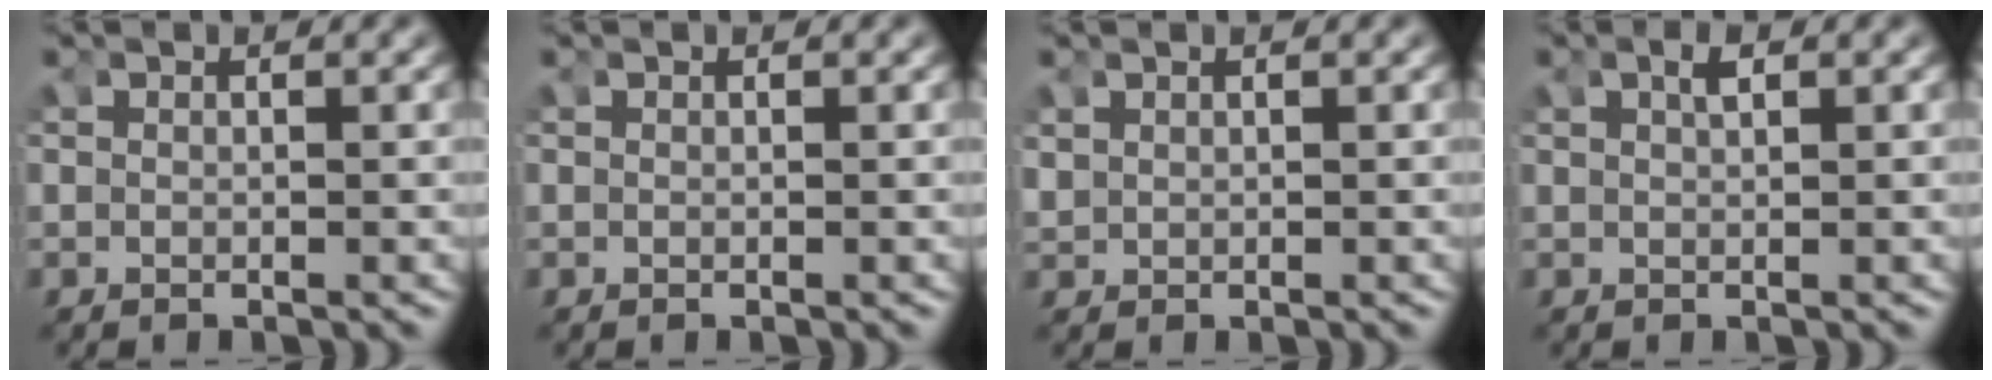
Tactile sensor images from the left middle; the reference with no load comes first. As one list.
[{"total": 0.0}, {"total": 0.8, "force": [0.6, 0.4, 0.3], "torque": [-0.012, 0.001, 0.017]}, {"total": 1.0, "force": [0.5, -0.2, 0.8], "torque": [-0.009, 0.005, 0.009]}]